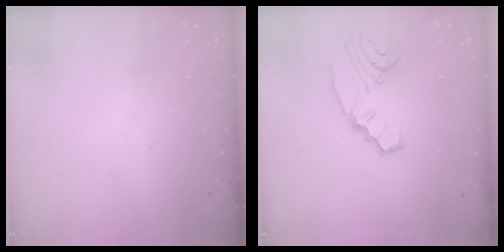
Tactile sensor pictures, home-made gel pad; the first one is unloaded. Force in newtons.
{"total": 10.6, "press": 10.0, "slide": 3.5}